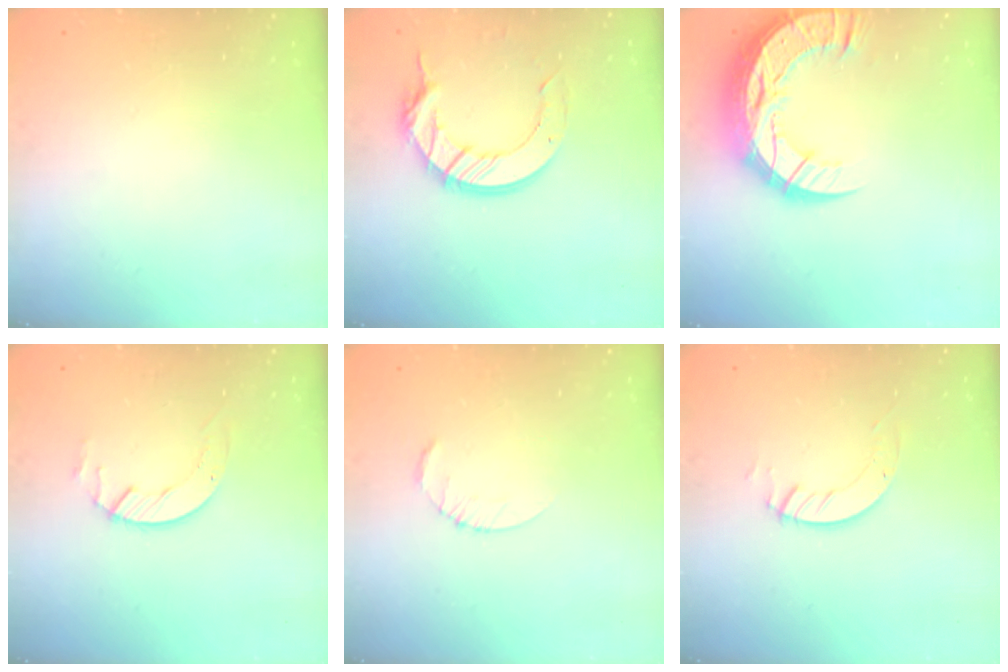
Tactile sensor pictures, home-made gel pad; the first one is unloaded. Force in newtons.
{"total": 12.6, "press": 12.6, "slide": 1.2}
{"total": 19.2, "press": 19.1, "slide": 1.4}
{"total": 4.2, "press": 4.1, "slide": 0.5}
{"total": 2.5, "press": 2.5, "slide": 0.3}
{"total": 3.8, "press": 3.8, "slide": 0.4}